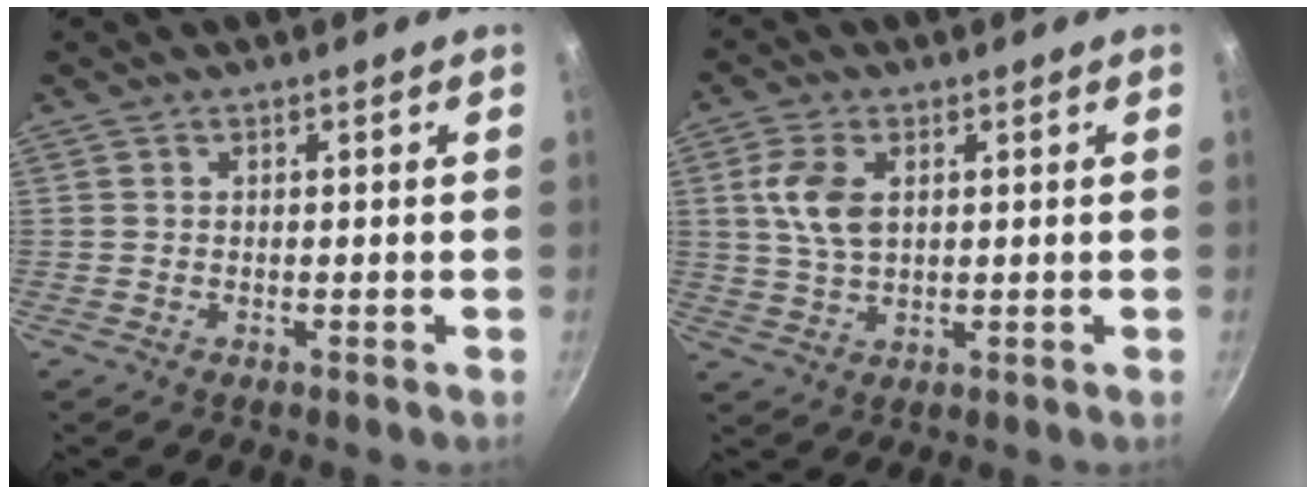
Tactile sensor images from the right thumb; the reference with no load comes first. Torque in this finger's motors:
{"motor_torque": [0.01, 0.44, 0.80, 0.06, 0.04]}